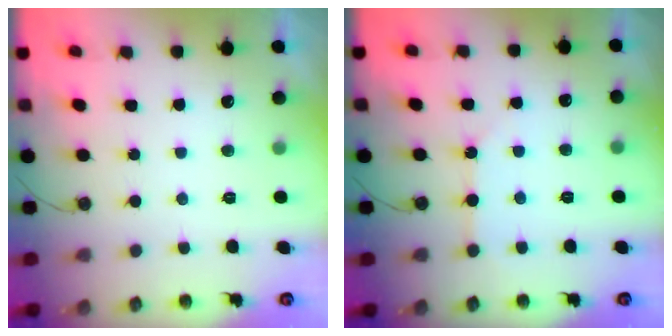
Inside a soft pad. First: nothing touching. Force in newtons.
{"total": 2.8, "press": 2.7, "slide": 0.4}